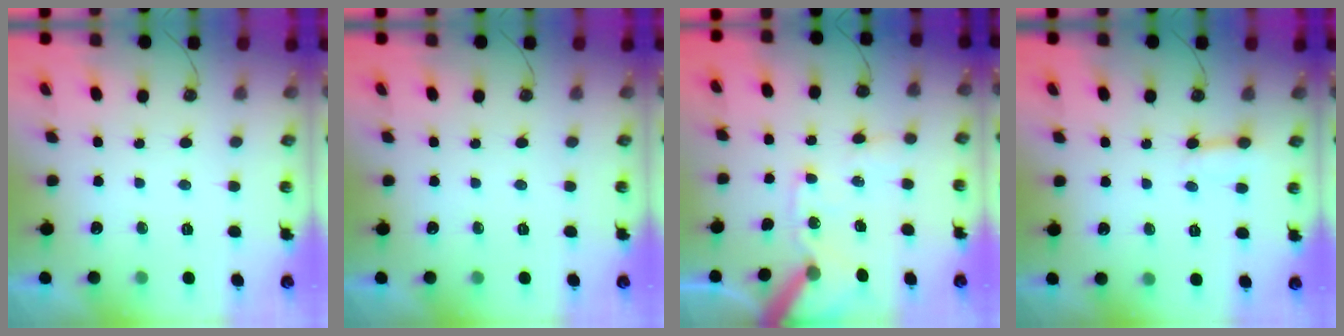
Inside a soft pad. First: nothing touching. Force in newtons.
{"total": 0.0}
{"total": 12.6, "press": 12.4, "slide": 1.8}
{"total": 3.4, "press": 3.4, "slide": 0.2}